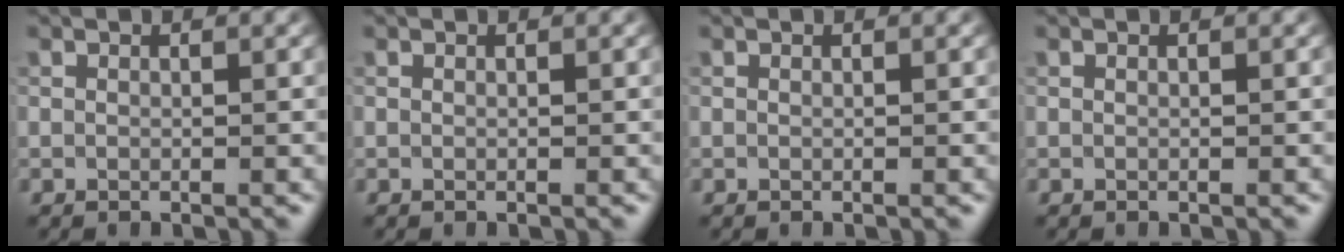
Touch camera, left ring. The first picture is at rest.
{"total": 0.0}
{"total": 0.0}
{"total": 0.0}